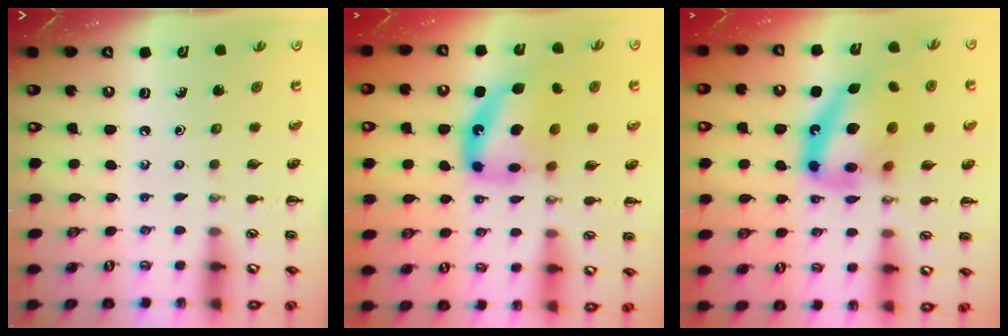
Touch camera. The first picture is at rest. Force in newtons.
{"total": 12.5, "press": 12.0, "slide": 3.5}
{"total": 16.5, "press": 15.9, "slide": 4.4}